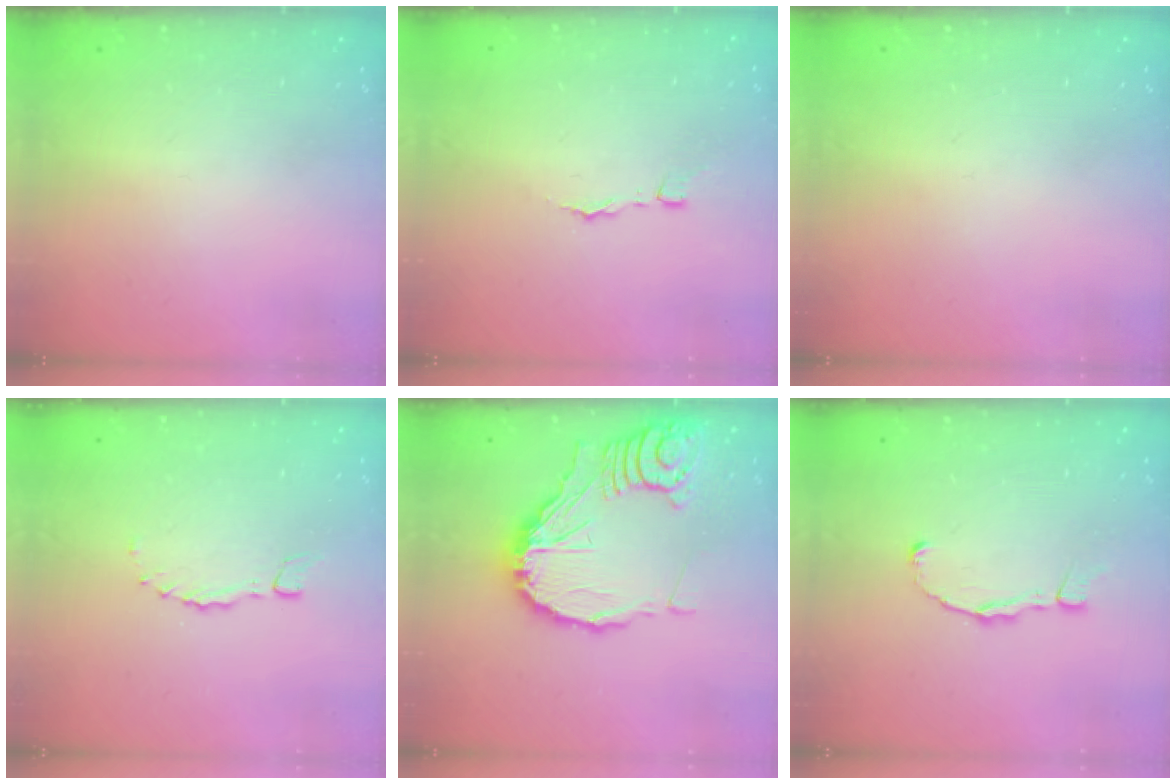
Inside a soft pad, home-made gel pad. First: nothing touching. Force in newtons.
{"total": 2.9, "press": 2.9, "slide": 0.2}
{"total": 0.0}
{"total": 0.0}
{"total": 19.8, "press": 19.7, "slide": 2.2}
{"total": 2.4, "press": 2.4, "slide": 0.2}